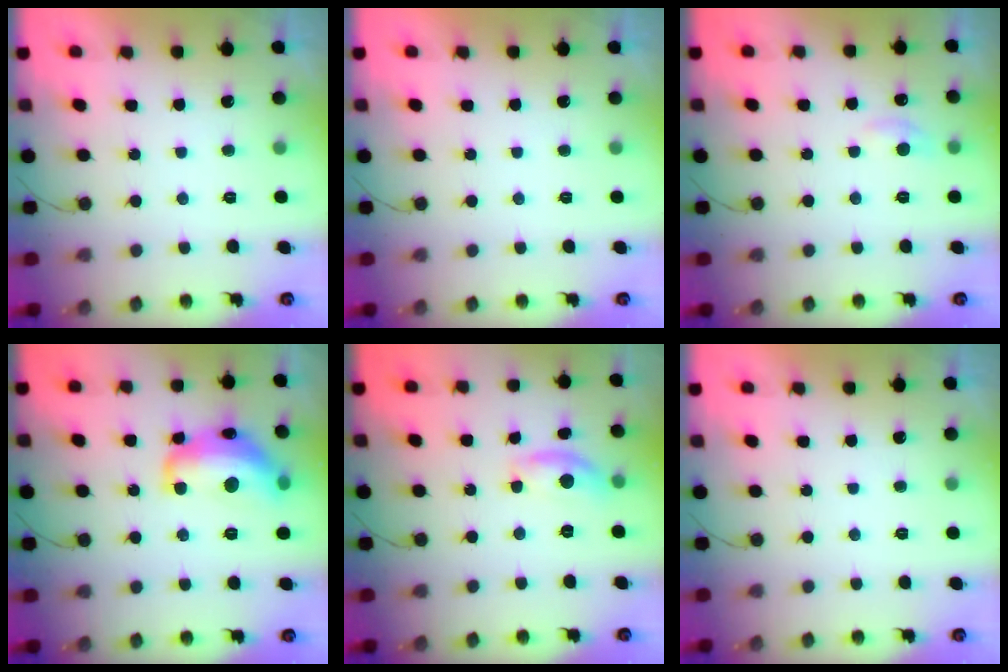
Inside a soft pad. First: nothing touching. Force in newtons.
{"total": 0.0}
{"total": 6.8, "press": 6.7, "slide": 0.9}
{"total": 16.4, "press": 16.4, "slide": 0.9}
{"total": 9.2, "press": 9.2, "slide": 0.5}
{"total": 0.0}